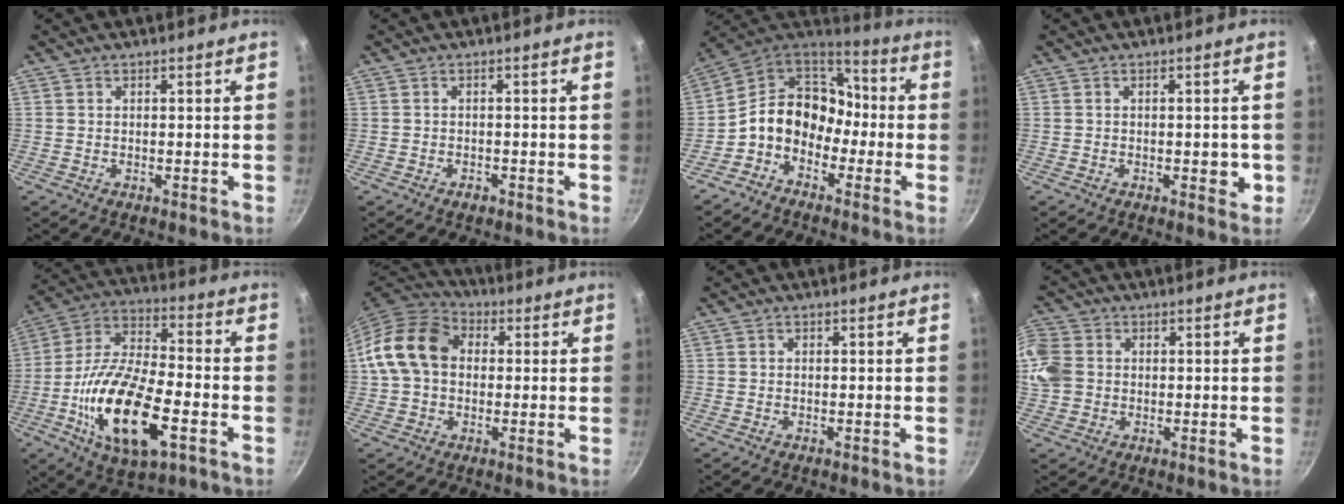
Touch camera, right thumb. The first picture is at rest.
{"total": 1.3, "force": [-0.9, 0.7, 0.7], "torque": [-0.013, 0.008, -0.013]}
{"total": 14.2, "force": [-3.3, 11.3, 8.0], "torque": [-0.098, 0.059, -0.084]}
{"total": 3.1, "force": [-0.6, 1.7, 2.6], "torque": [-0.018, 0.002, -0.010]}
{"total": 21.5, "force": [-6.8, 9.2, 18.3], "torque": [-0.342, 0.022, -0.131]}
{"total": 14.1, "force": [1.4, 10.9, 8.9], "torque": [-0.136, 0.028, 0.009]}
{"total": 0.6, "force": [0.0, 0.5, 0.2], "torque": [-0.002, 0.003, 0.000]}
{"total": 10.4, "force": [0.7, 9.0, 5.2], "torque": [-0.121, 0.008, 0.005]}